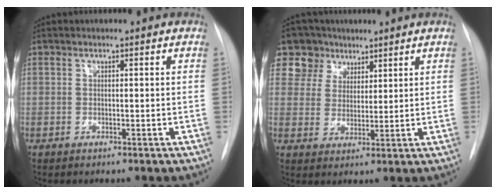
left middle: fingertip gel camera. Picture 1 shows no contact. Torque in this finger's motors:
{"motor_torque": [1.05, -1.09, 0.21, 0.03]}